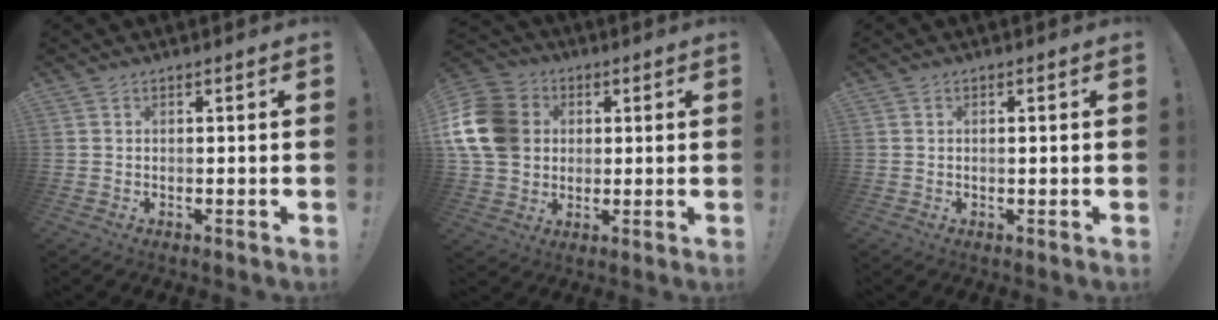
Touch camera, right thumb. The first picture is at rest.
{"total": 16.9, "force": [3.1, 13.9, 9.0], "torque": [-0.162, -0.001, 0.065]}
{"total": 0.6, "force": [0.0, -0.1, 0.6], "torque": [-0.006, -0.003, -0.001]}